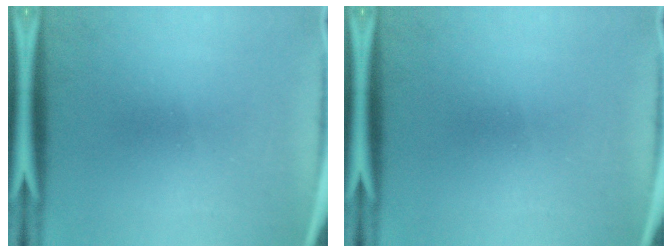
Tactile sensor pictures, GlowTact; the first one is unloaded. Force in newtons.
{"total": 0.0}